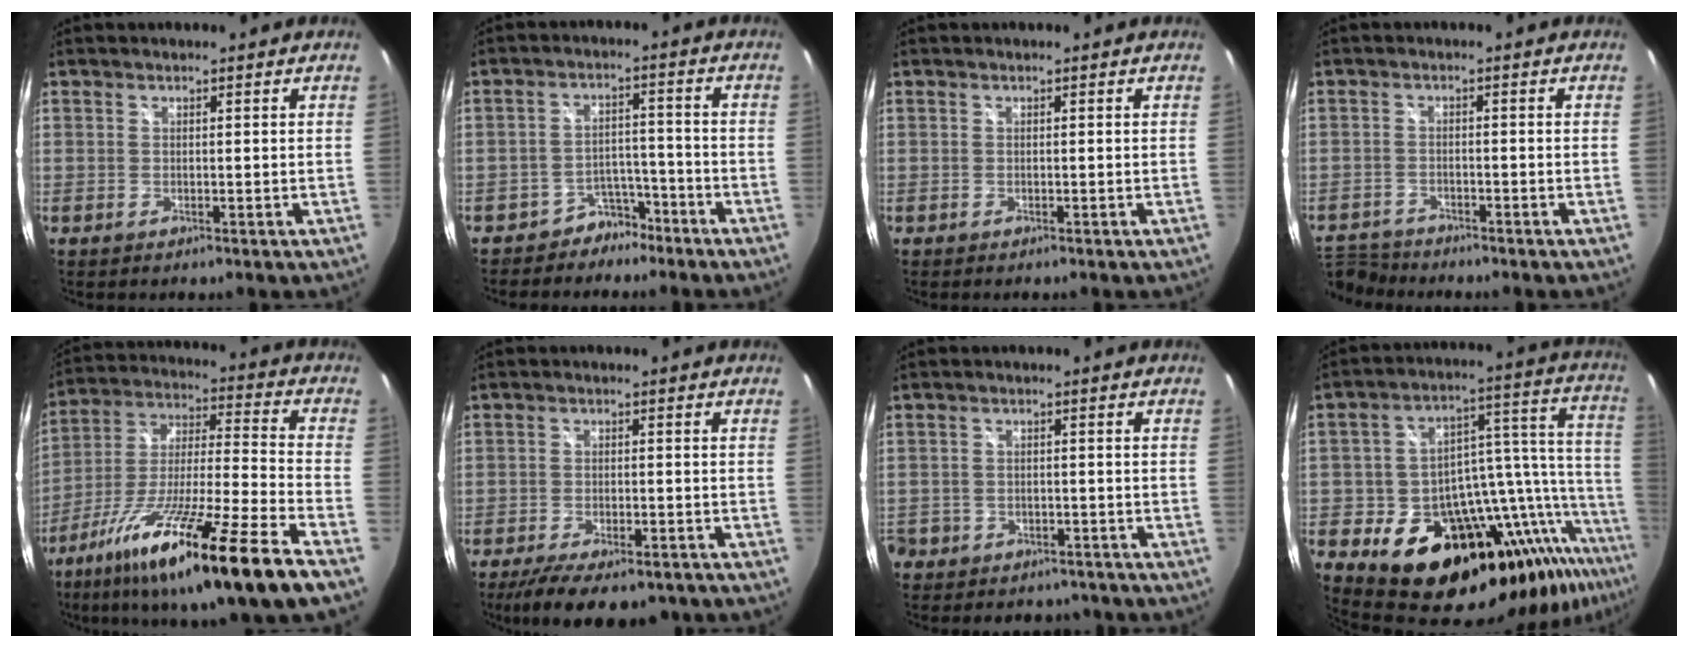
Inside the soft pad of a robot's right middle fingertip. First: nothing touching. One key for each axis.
{"total": 5.6, "fx": -4.5, "fy": 3.4, "fz": 0.8, "tx": -0.016, "ty": 0.026, "tz": -0.067}
{"total": 0.0}
{"total": 7.5, "fx": -6.9, "fy": 2.6, "fz": 1.2, "tx": -0.054, "ty": 0.006, "tz": -0.127}
{"total": 24.8, "fx": -15.7, "fy": 0.3, "fz": 19.2, "tx": -0.331, "ty": -0.056, "tz": -0.268}
{"total": 12.0, "fx": -9.0, "fy": 4.0, "fz": 6.8, "tx": -0.144, "ty": -0.030, "tz": -0.134}
{"total": 8.1, "fx": -5.6, "fy": 5.6, "fz": 1.6, "tx": -0.058, "ty": 0.020, "tz": -0.076}
{"total": 26.7, "fx": -14.7, "fy": 12.9, "fz": 18.1, "tx": -0.261, "ty": 0.012, "tz": -0.215}